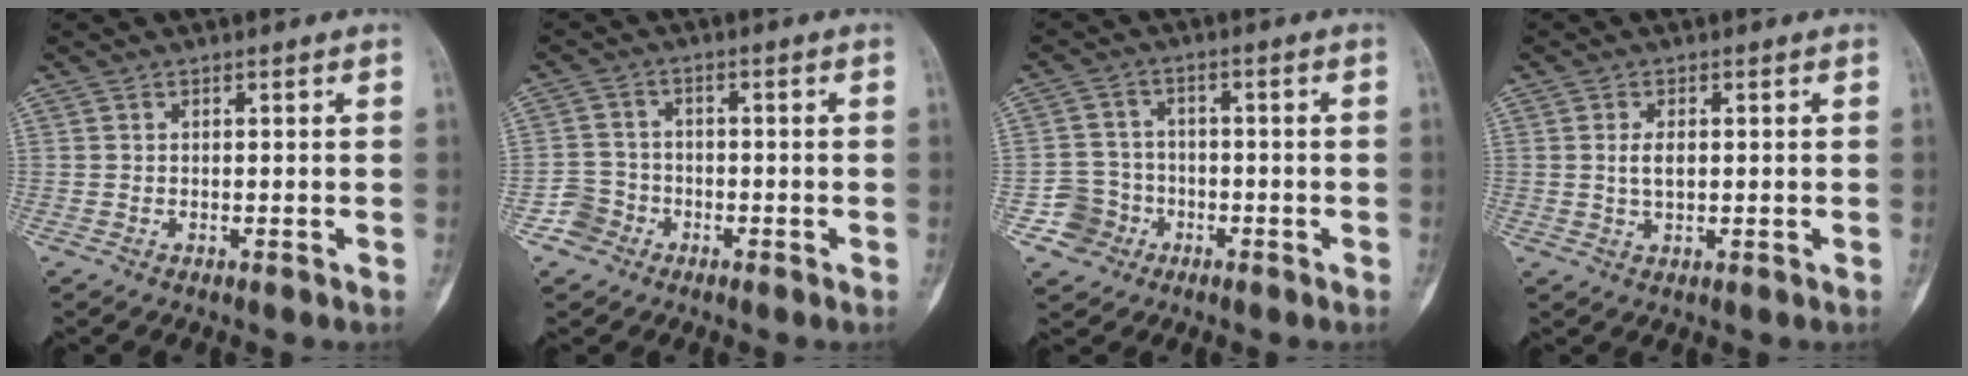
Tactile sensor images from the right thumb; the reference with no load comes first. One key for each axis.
{"total": 4.3, "fx": -2.3, "fy": 3.5, "fz": 0.0, "tx": 0.027, "ty": 0.020, "tz": -0.049}
{"total": 5.9, "fx": -2.7, "fy": 5.3, "fz": 0.2, "tx": 0.032, "ty": 0.020, "tz": -0.050}
{"total": 2.9, "fx": 0.3, "fy": 1.4, "fz": 2.5, "tx": -0.042, "ty": -0.001, "tz": 0.006}